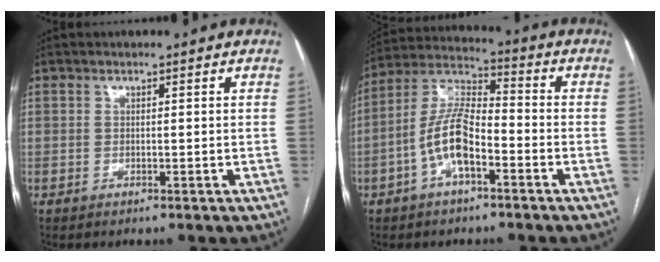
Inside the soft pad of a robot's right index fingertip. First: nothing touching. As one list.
[{"total": 10.3, "force": [-3.6, 3.7, 8.9], "torque": [-0.190, 0.020, -0.071]}]